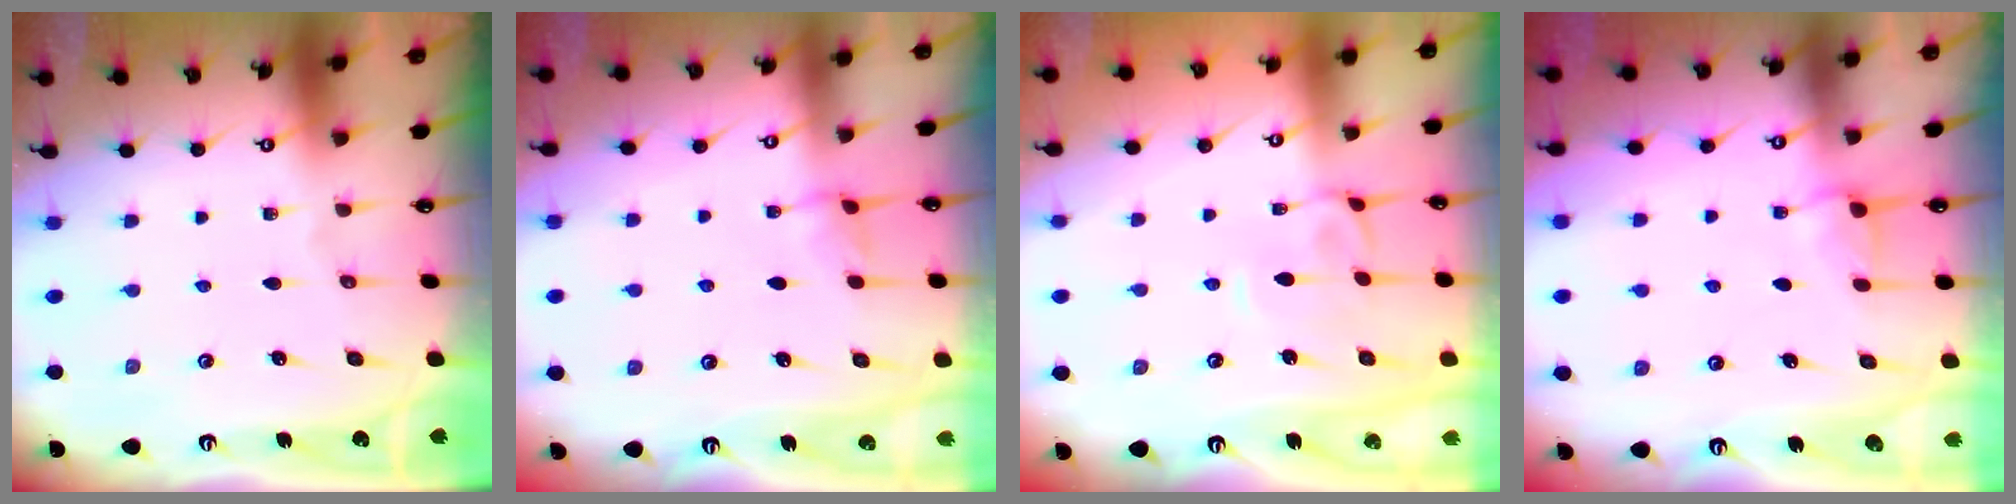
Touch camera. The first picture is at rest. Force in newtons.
{"total": 2.9, "press": 2.9, "slide": 0.4}
{"total": 2.1, "press": 1.9, "slide": 0.7}
{"total": 1.7, "press": 1.6, "slide": 0.8}